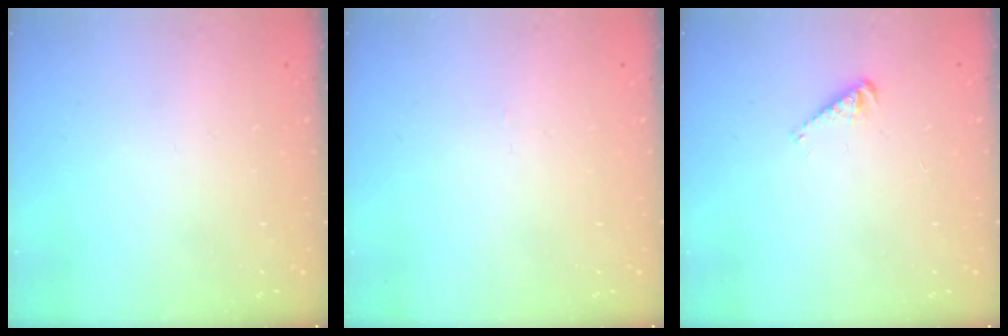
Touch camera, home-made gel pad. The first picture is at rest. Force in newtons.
{"total": 0.0}
{"total": 2.5, "press": 2.5, "slide": 0.1}